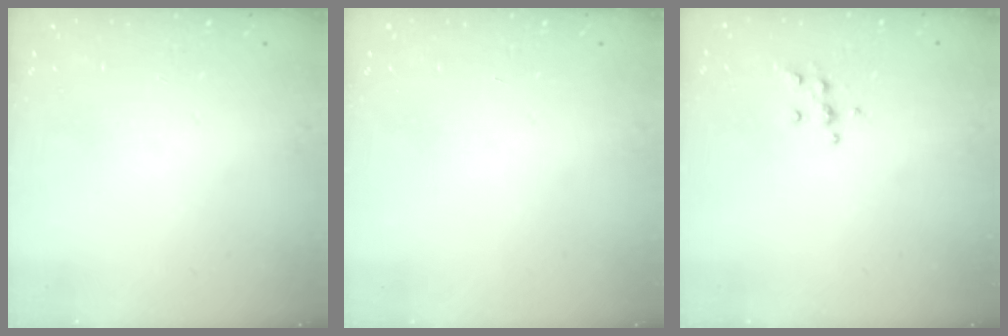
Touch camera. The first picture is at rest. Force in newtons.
{"total": 0.0}
{"total": 6.4, "press": 6.4, "slide": 0.5}